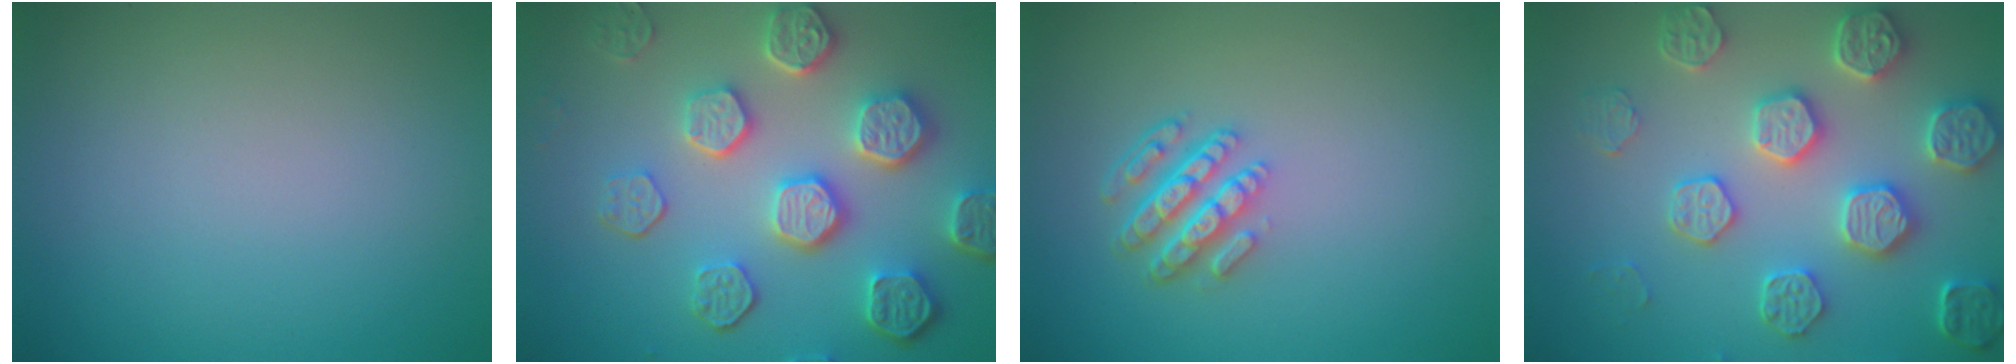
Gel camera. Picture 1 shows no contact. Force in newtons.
{"total": 6.9, "press": 5.6, "slide": 4.1}
{"total": 4.3, "press": 3.2, "slide": 2.9}
{"total": 6.2, "press": 5.6, "slide": 2.6}